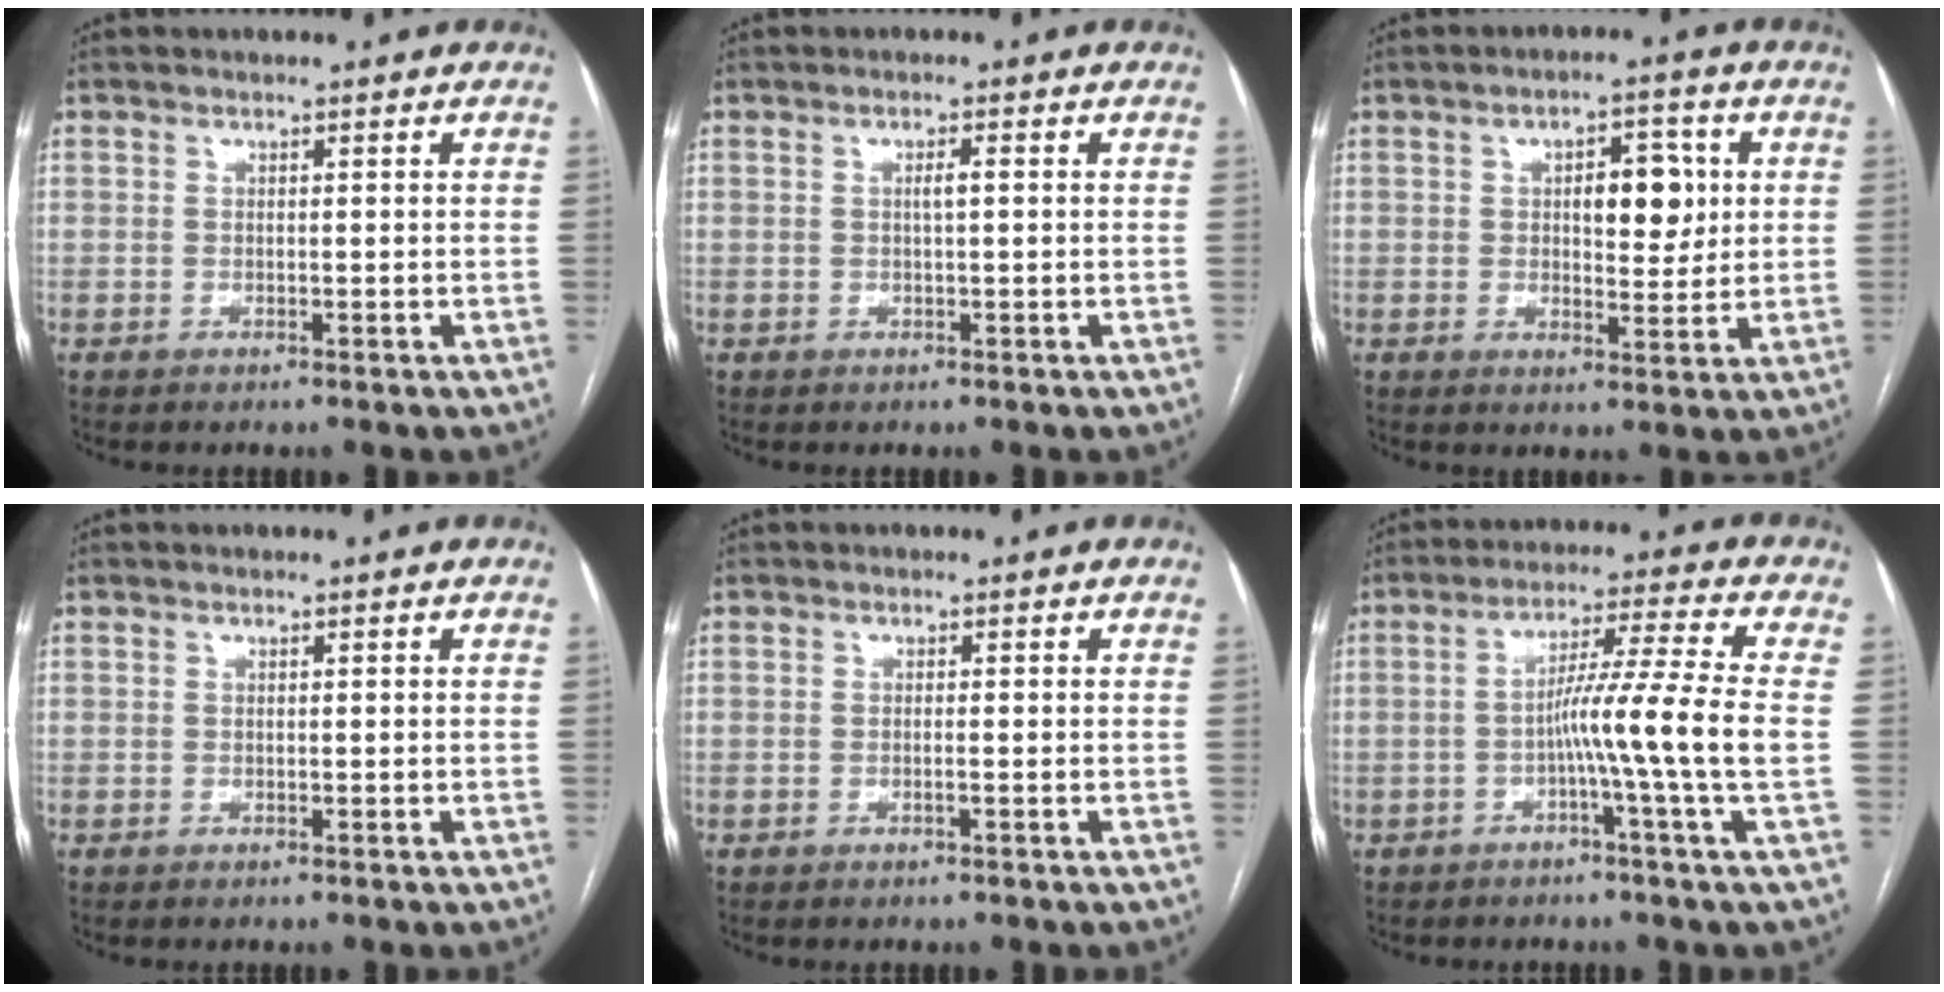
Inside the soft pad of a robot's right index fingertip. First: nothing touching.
{"total": 1.4, "force": [0.2, 0.1, 1.4], "torque": [-0.025, 0.003, 0.002]}
{"total": 7.2, "force": [1.5, 3.2, 6.2], "torque": [-0.085, 0.009, 0.026]}
{"total": 0.0}
{"total": 0.7, "force": [-0.2, 0.0, 0.6], "torque": [-0.014, 0.000, -0.003]}
{"total": 9.4, "force": [-2.0, -2.4, 8.9], "torque": [-0.151, 0.005, -0.038]}